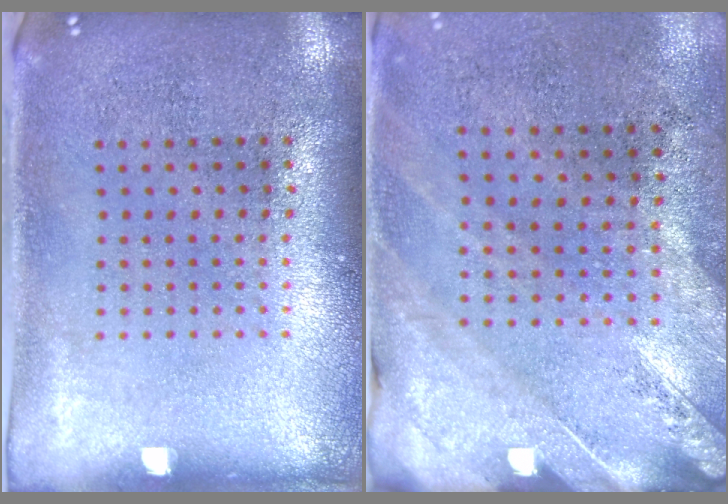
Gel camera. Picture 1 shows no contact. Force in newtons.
{"total": 2.4, "press": 2.0, "slide": 1.3}